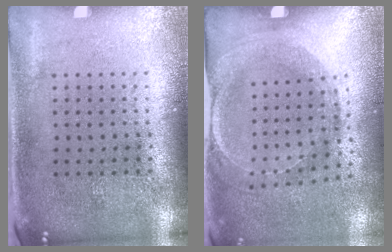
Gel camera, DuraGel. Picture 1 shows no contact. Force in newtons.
{"total": 1.6, "press": 1.5, "slide": 0.6}